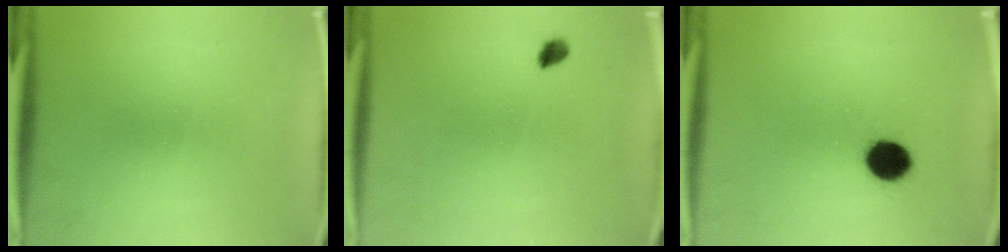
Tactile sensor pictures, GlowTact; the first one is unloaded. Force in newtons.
{"total": 1.6}
{"total": 7.0}